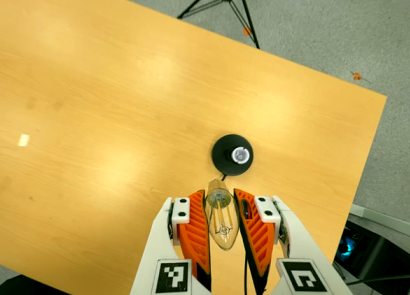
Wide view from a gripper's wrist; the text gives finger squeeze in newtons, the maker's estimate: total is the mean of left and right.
{"total": 19.9, "left": 21.3, "right": 18.6}